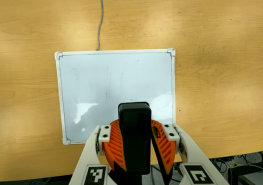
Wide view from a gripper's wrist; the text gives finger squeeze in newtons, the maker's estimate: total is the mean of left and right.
{"total": 11.4, "left": 11.3, "right": 11.4}